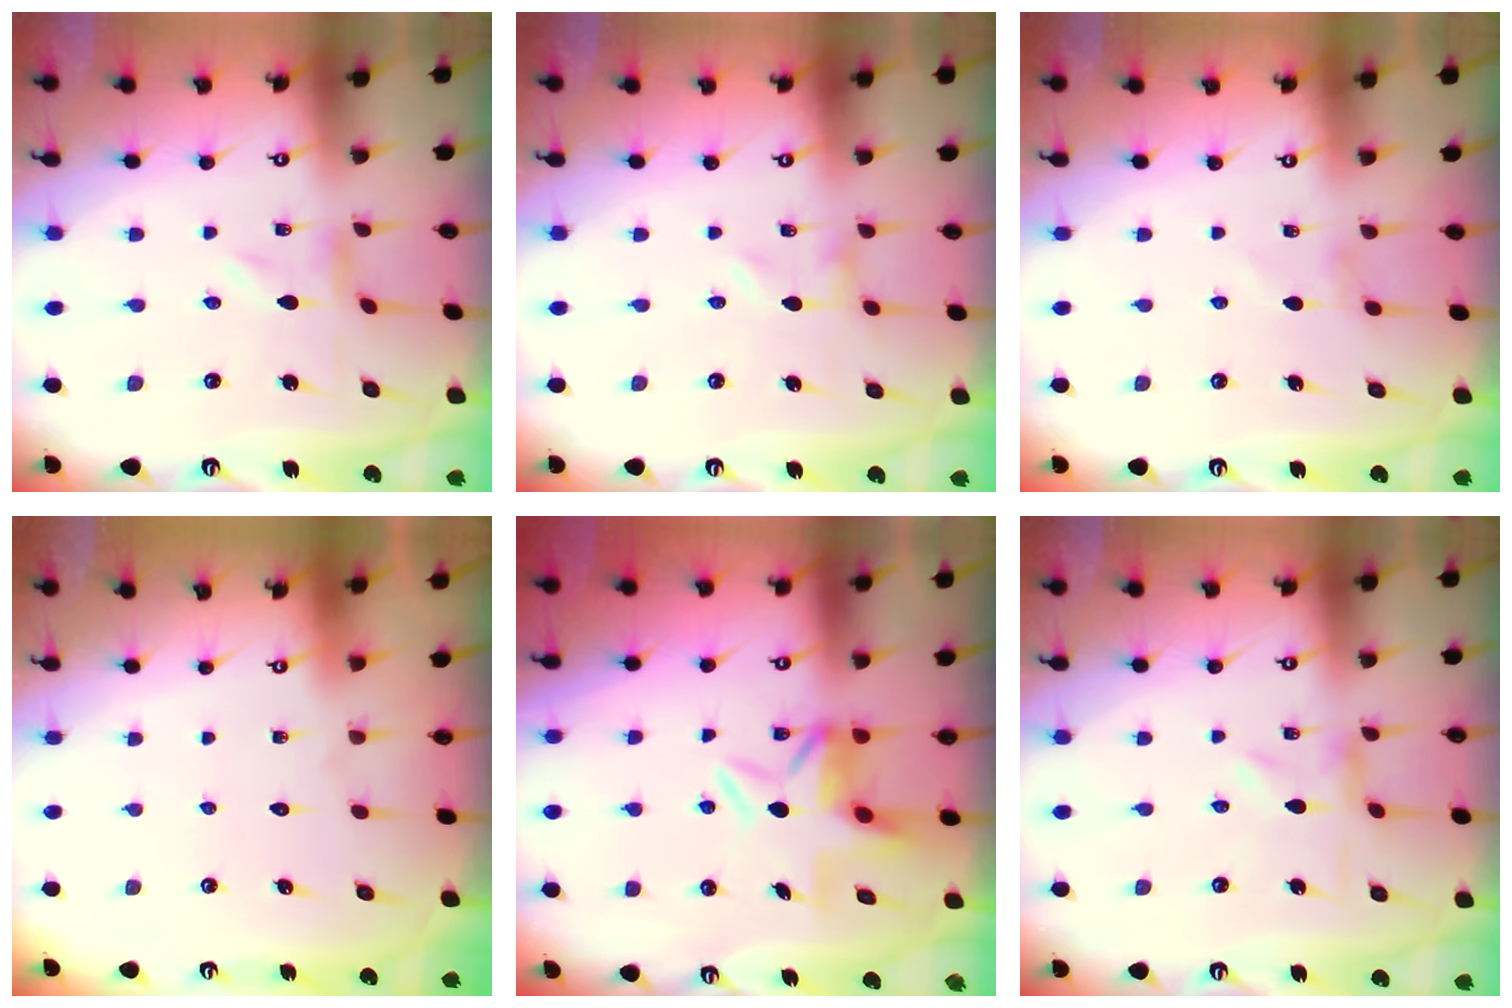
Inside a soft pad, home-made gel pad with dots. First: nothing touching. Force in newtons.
{"total": 0.0}
{"total": 1.1, "press": 1.0, "slide": 0.4}
{"total": 1.8, "press": 1.8, "slide": 0.2}
{"total": 5.3, "press": 5.2, "slide": 0.7}
{"total": 1.0, "press": 1.0, "slide": 0.2}